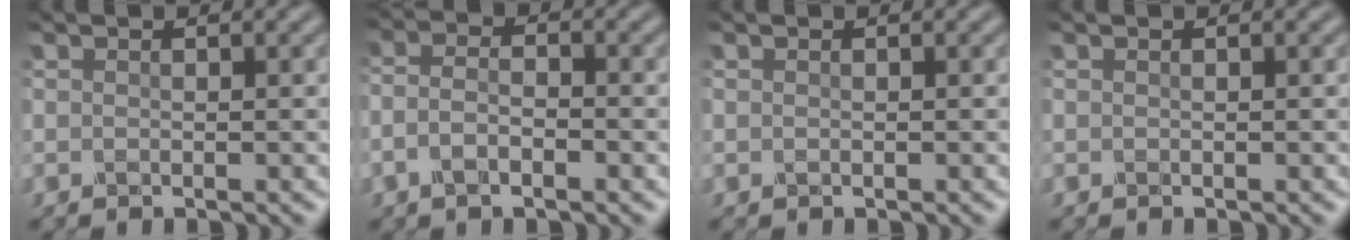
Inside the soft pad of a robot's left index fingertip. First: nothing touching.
{"total": 2.8, "force": [-1.2, 1.2, 2.2], "torque": [-0.045, 0.006, -0.032]}
{"total": 0.0}
{"total": 0.0}